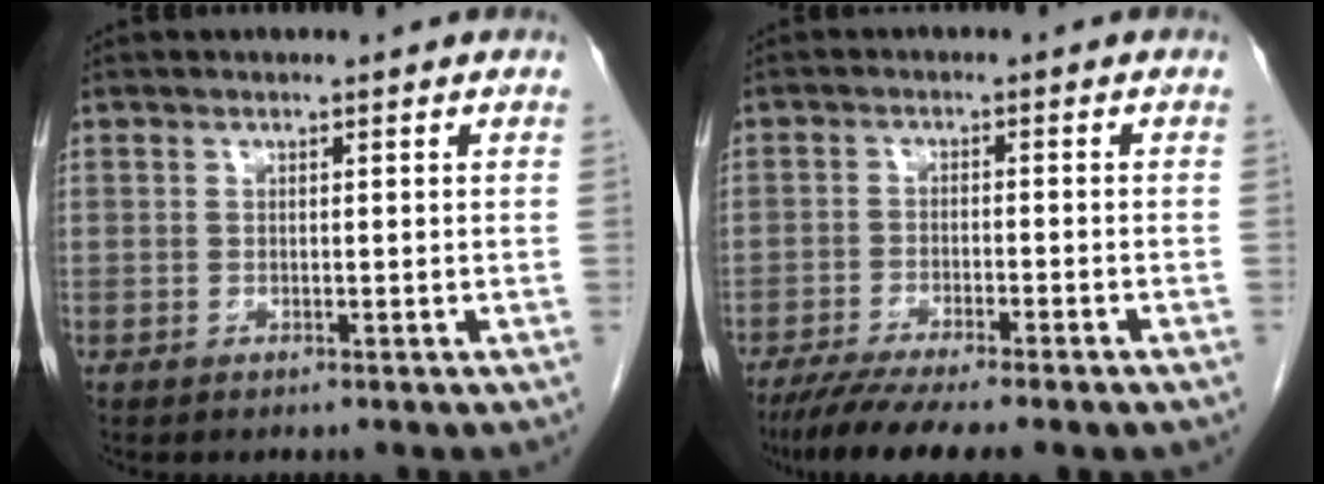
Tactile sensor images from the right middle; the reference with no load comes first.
{"total": 9.6, "force": [-7.6, 0.4, 5.8], "torque": [-0.087, -0.022, -0.116]}